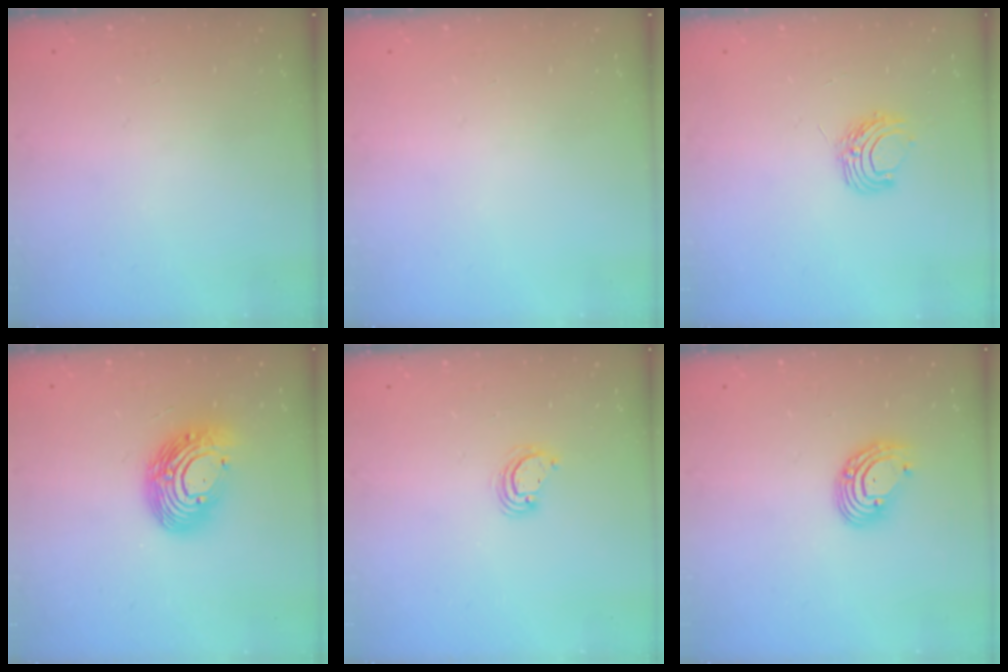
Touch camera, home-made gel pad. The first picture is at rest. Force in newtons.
{"total": 0.0}
{"total": 6.9, "press": 6.9, "slide": 0.6}
{"total": 14.5, "press": 14.4, "slide": 1.3}
{"total": 3.7, "press": 3.7, "slide": 0.3}
{"total": 7.3, "press": 7.3, "slide": 0.8}